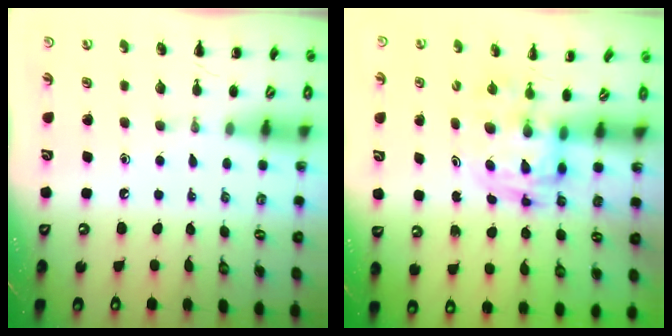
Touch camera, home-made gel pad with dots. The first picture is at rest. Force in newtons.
{"total": 3.3, "press": 3.3, "slide": 0.6}